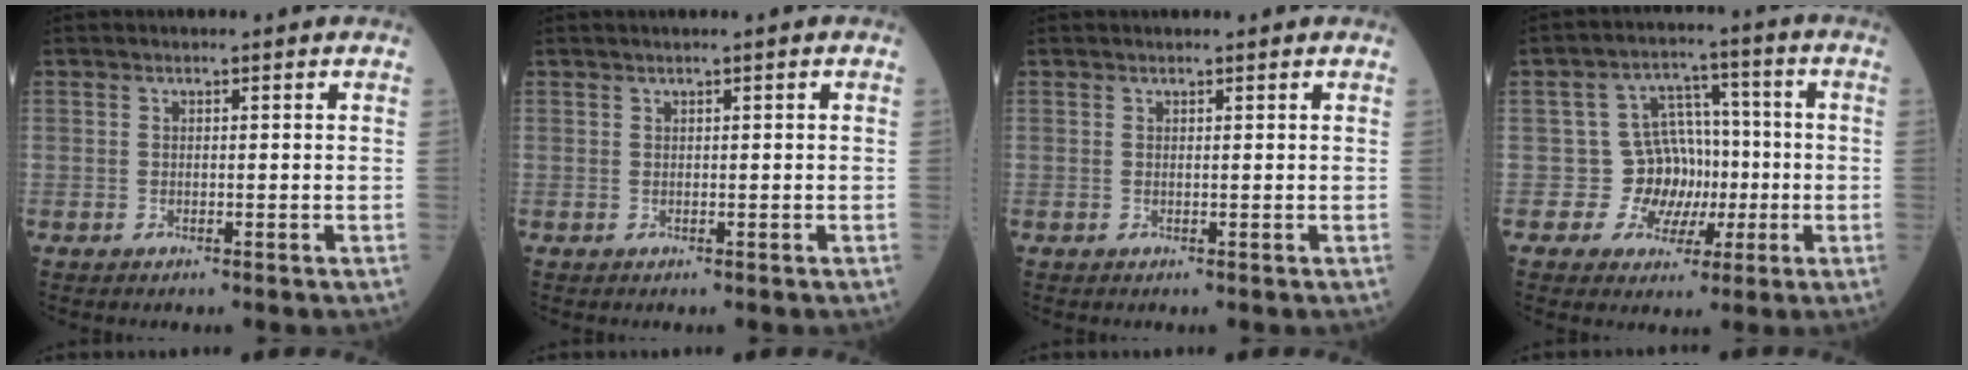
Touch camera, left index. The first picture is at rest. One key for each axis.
{"total": 0.6, "fx": 0.5, "fy": -0.2, "fz": 0.3, "tx": -0.007, "ty": 0.006, "tz": 0.019}
{"total": 1.6, "fx": 1.5, "fy": 0.3, "fz": 0.5, "tx": -0.010, "ty": 0.018, "tz": 0.023}
{"total": 7.6, "fx": -1.5, "fy": 7.1, "fz": 2.3, "tx": -0.027, "ty": 0.024, "tz": -0.017}